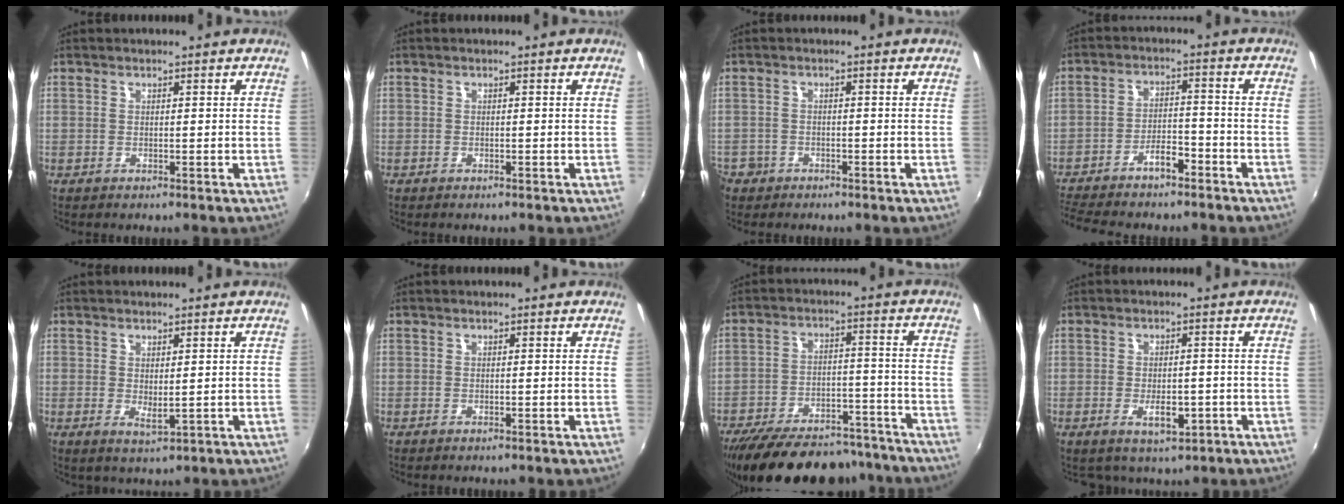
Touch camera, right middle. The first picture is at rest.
{"total": 0.5, "force": [-0.4, 0.3, 0.0], "torque": [-0.003, 0.000, -0.008]}
{"total": 4.2, "force": [-2.6, 3.2, 0.8], "torque": [-0.035, -0.003, -0.048]}
{"total": 9.0, "force": [-7.5, 2.4, 4.4], "torque": [-0.101, 0.009, -0.126]}
{"total": 1.9, "force": [0.3, 0.8, 1.7], "torque": [-0.025, -0.006, 0.007]}
{"total": 0.0}
{"total": 25.0, "force": [-21.1, 8.9, 10.1], "torque": [-0.200, 0.008, -0.284]}
{"total": 4.5, "force": [-1.8, 2.7, 3.1], "torque": [-0.062, -0.005, -0.020]}